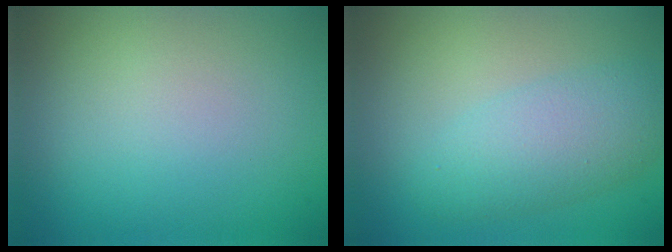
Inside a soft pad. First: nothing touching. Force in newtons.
{"total": 4.1, "press": 4.1, "slide": 0.3}